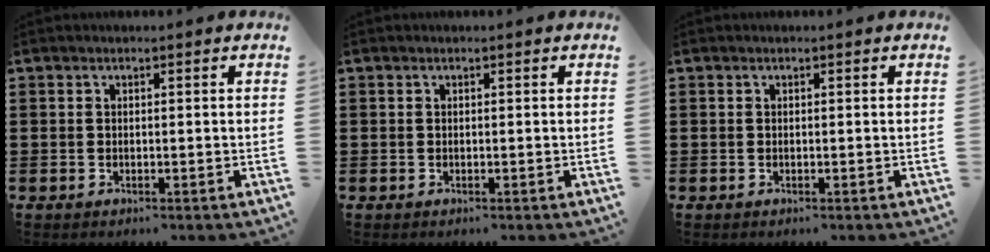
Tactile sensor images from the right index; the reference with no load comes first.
{"total": 0.0}
{"total": 0.0}